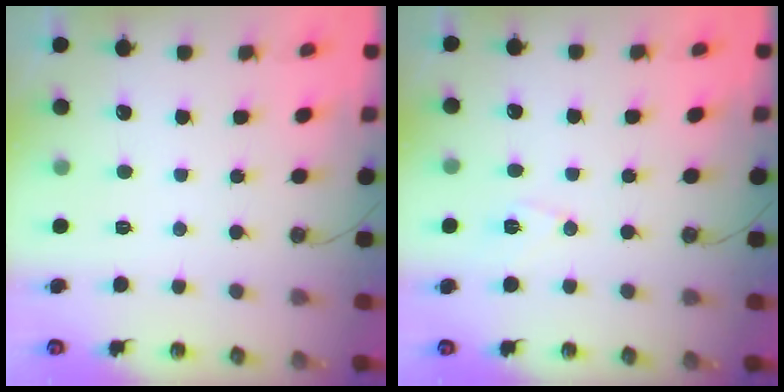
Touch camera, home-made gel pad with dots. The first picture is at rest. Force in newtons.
{"total": 6.6, "press": 5.5, "slide": 3.6}